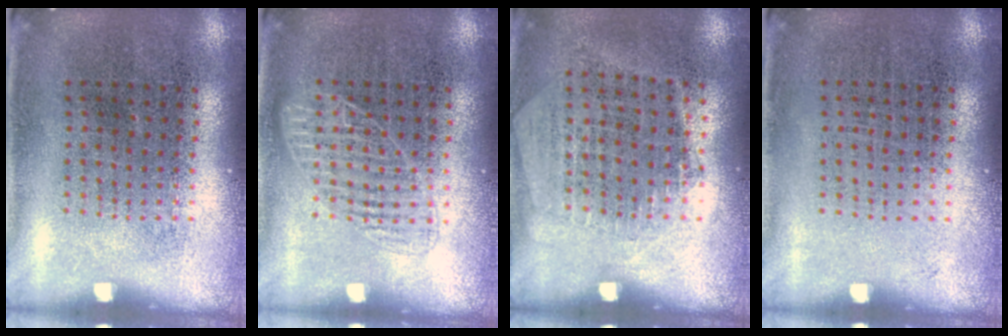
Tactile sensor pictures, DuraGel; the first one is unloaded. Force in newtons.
{"total": 1.8, "press": 1.7, "slide": 0.4}
{"total": 1.3, "press": 1.1, "slide": 0.7}
{"total": 0.0}